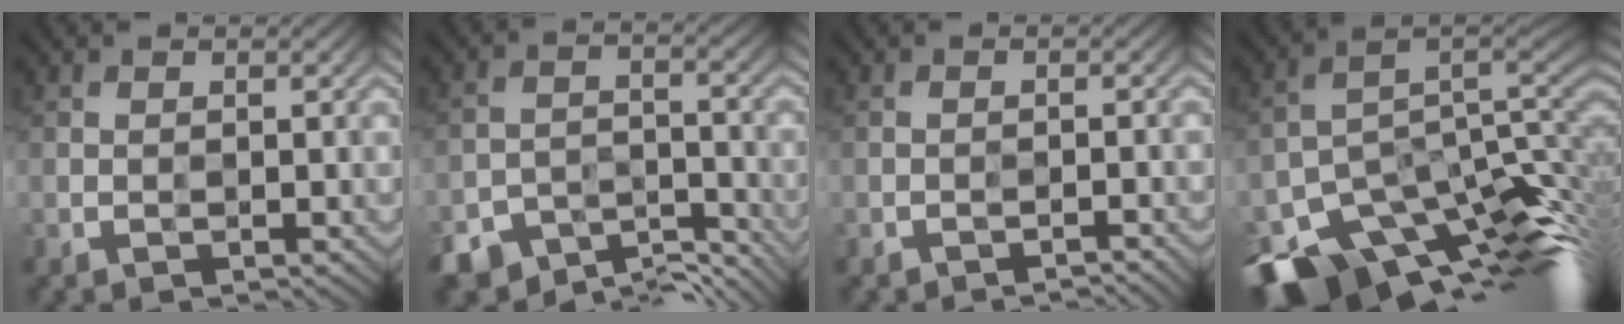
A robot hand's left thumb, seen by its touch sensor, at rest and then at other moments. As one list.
[{"total": 8.0, "force": [-7.6, 2.5, 1.2], "torque": [-0.023, -0.006, -0.126]}, {"total": 1.5, "force": [-1.4, -0.4, -0.4], "torque": [0.010, 0.002, -0.028]}, {"total": 15.4, "force": [-8.5, 7.6, 10.4], "torque": [-0.190, -0.021, -0.139]}]